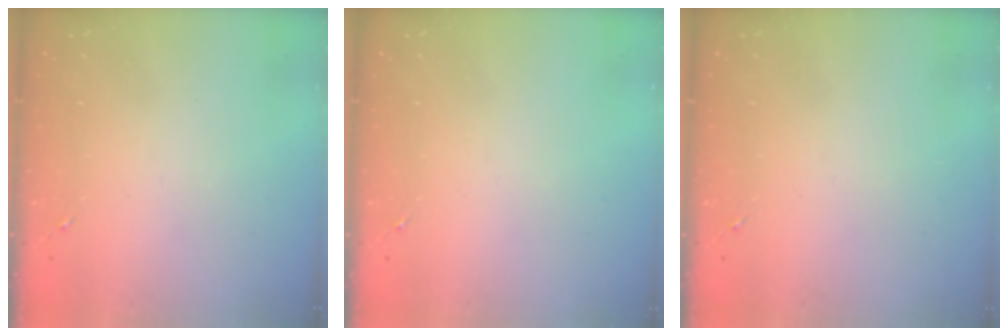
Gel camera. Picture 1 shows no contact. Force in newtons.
{"total": 0.0}
{"total": 0.0}